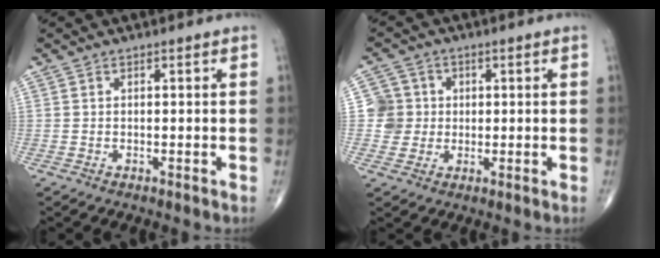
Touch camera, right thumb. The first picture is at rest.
{"total": 5.4, "force": [0.5, 5.4, 0.4], "torque": [0.029, 0.008, 0.003]}